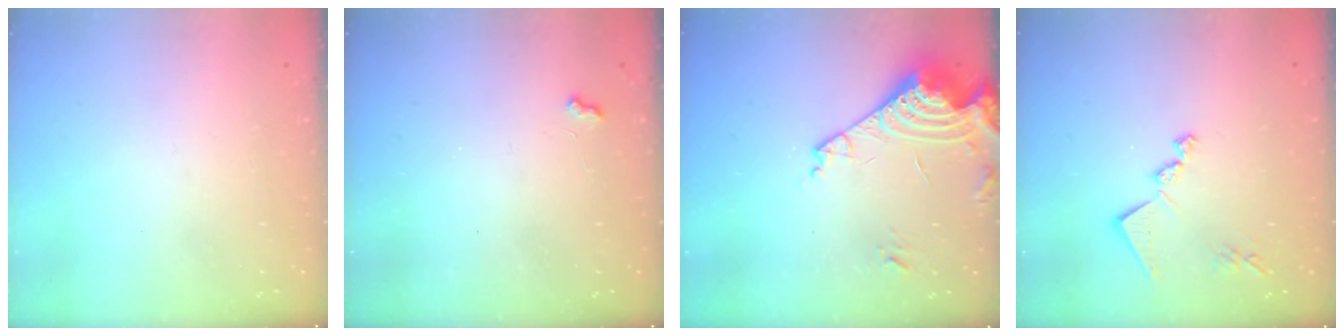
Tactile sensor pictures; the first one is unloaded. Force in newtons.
{"total": 1.8, "press": 1.8, "slide": 0.4}
{"total": 16.4, "press": 16.3, "slide": 1.9}
{"total": 12.1, "press": 12.0, "slide": 0.4}